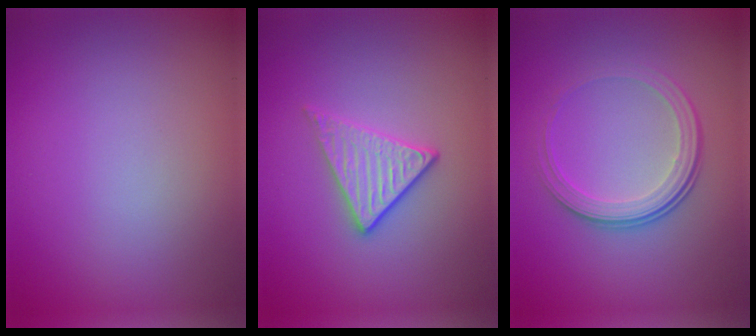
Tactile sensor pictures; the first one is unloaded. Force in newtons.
{"total": 2.7, "press": 2.4, "slide": 1.2}
{"total": 4.2, "press": 2.8, "slide": 3.1}